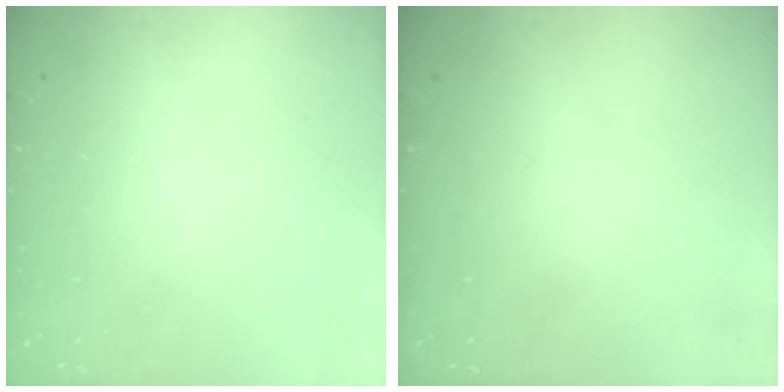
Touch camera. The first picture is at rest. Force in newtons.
{"total": 0.0}